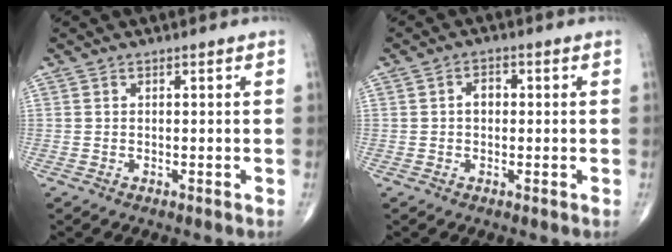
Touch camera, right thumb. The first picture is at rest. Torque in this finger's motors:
{"motor_torque": [0.54, 0.72, 0.33, -0.06, 0.00]}